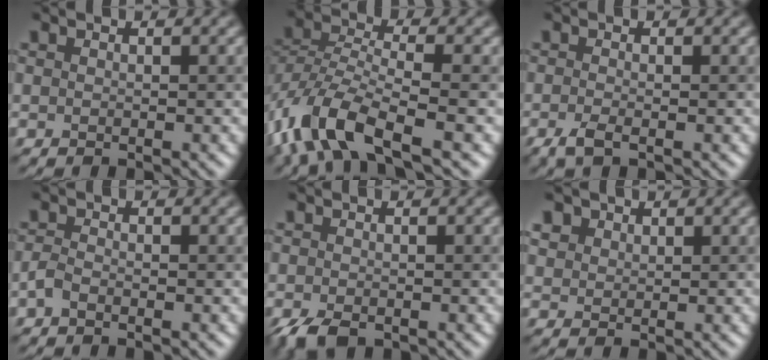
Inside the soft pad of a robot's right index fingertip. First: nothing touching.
{"total": 8.4, "force": [-5.0, 3.1, 6.1], "torque": [-0.134, 0.000, -0.107]}
{"total": 1.9, "force": [-1.1, 0.5, 1.4], "torque": [-0.036, -0.005, -0.027]}
{"total": 1.3, "force": [-0.9, 0.5, 0.8], "torque": [-0.021, 0.002, -0.022]}
{"total": 2.9, "force": [-1.9, 1.4, 1.6], "torque": [-0.033, -0.004, -0.040]}
{"total": 2.1, "force": [1.4, 1.5, 0.5], "torque": [-0.016, 0.002, 0.029]}